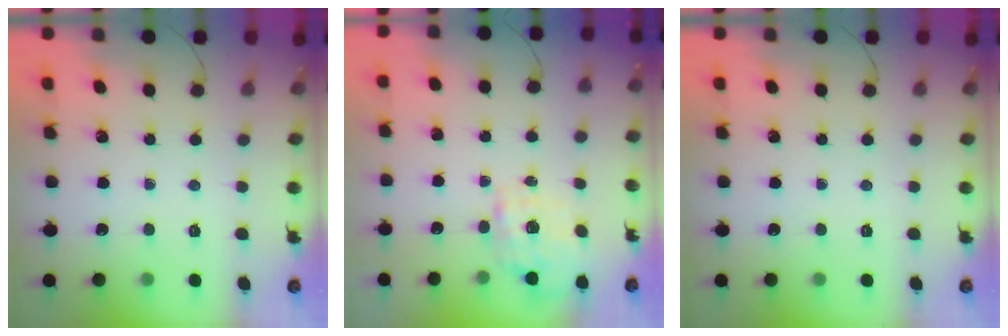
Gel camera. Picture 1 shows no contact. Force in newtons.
{"total": 1.7, "press": 1.6, "slide": 0.6}
{"total": 0.0}